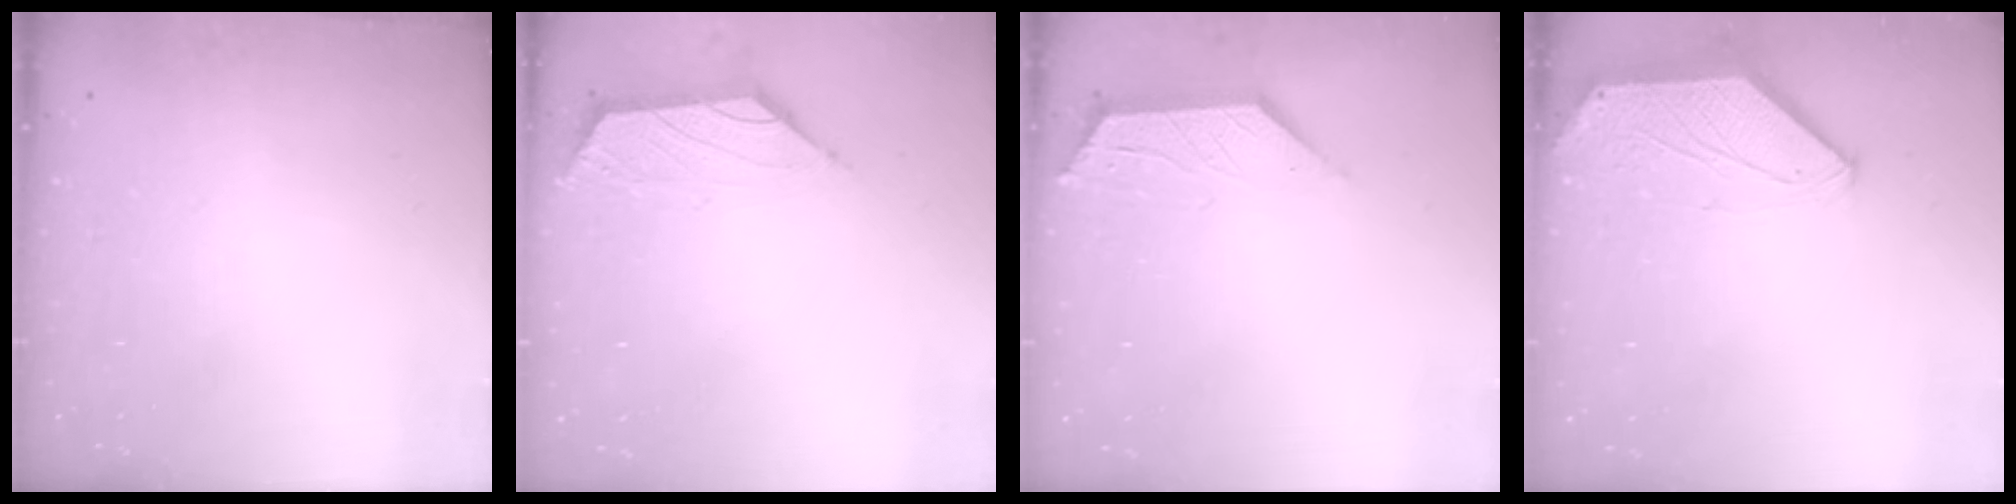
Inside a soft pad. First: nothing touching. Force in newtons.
{"total": 1.6, "press": 1.4, "slide": 0.6}
{"total": 3.0, "press": 2.9, "slide": 0.5}
{"total": 0.5, "press": 0.5, "slide": 0.3}